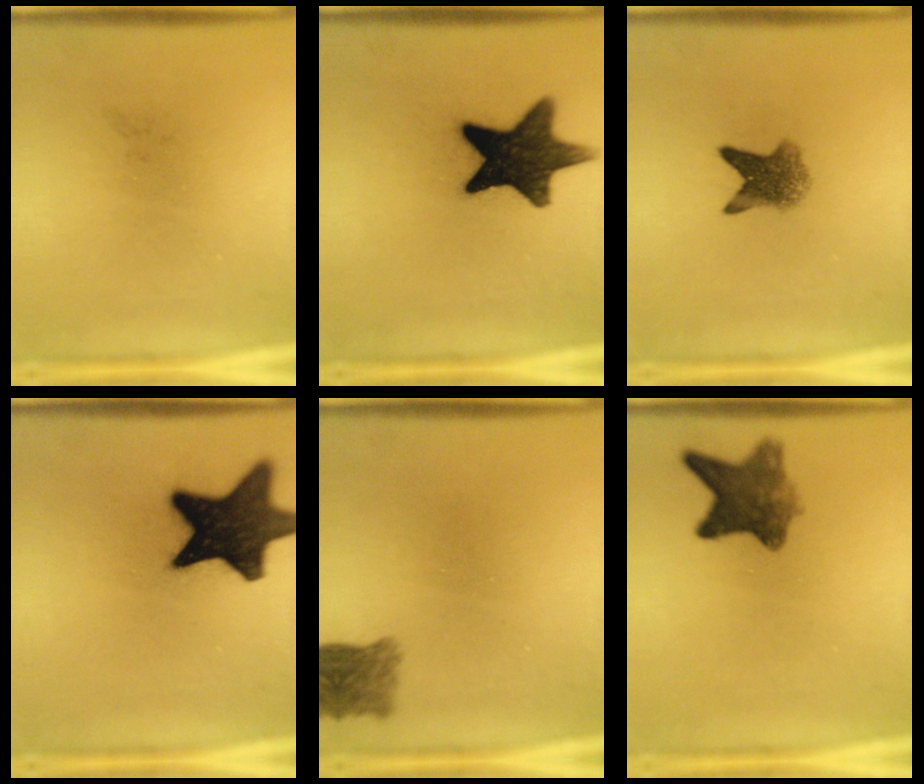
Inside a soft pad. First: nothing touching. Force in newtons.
{"total": 15.5}
{"total": 4.9}
{"total": 18.0}
{"total": 3.1}
{"total": 7.3}